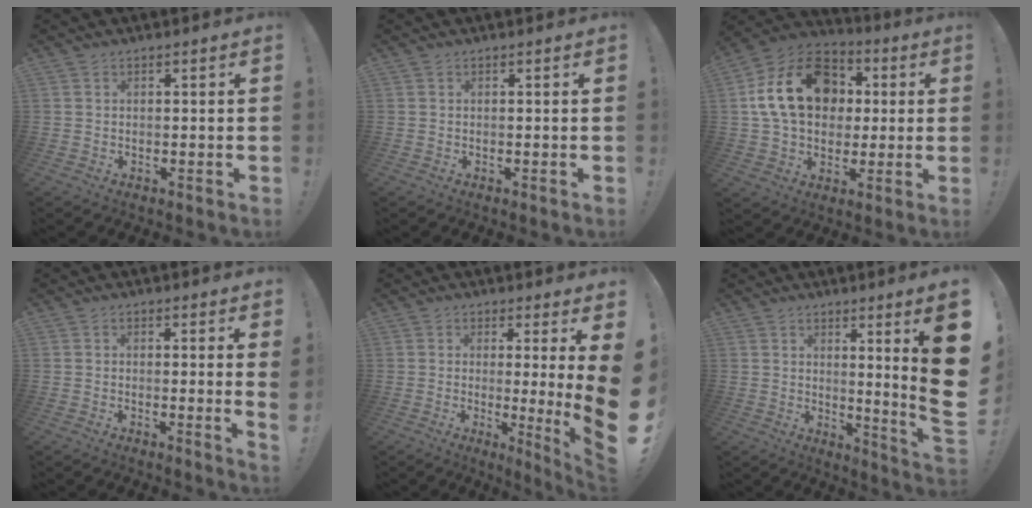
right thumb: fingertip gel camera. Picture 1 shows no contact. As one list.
[{"total": 0.0}, {"total": 21.7, "force": [4.7, 16.3, 13.6], "torque": [-0.223, 0.003, 0.096]}, {"total": 2.1, "force": [0.6, -0.4, 2.0], "torque": [-0.020, -0.012, 0.005]}, {"total": 8.7, "force": [1.3, -1.0, 8.6], "torque": [-0.113, -0.052, 0.014]}, {"total": 11.4, "force": [2.6, -2.1, 10.9], "torque": [-0.144, -0.054, 0.020]}]